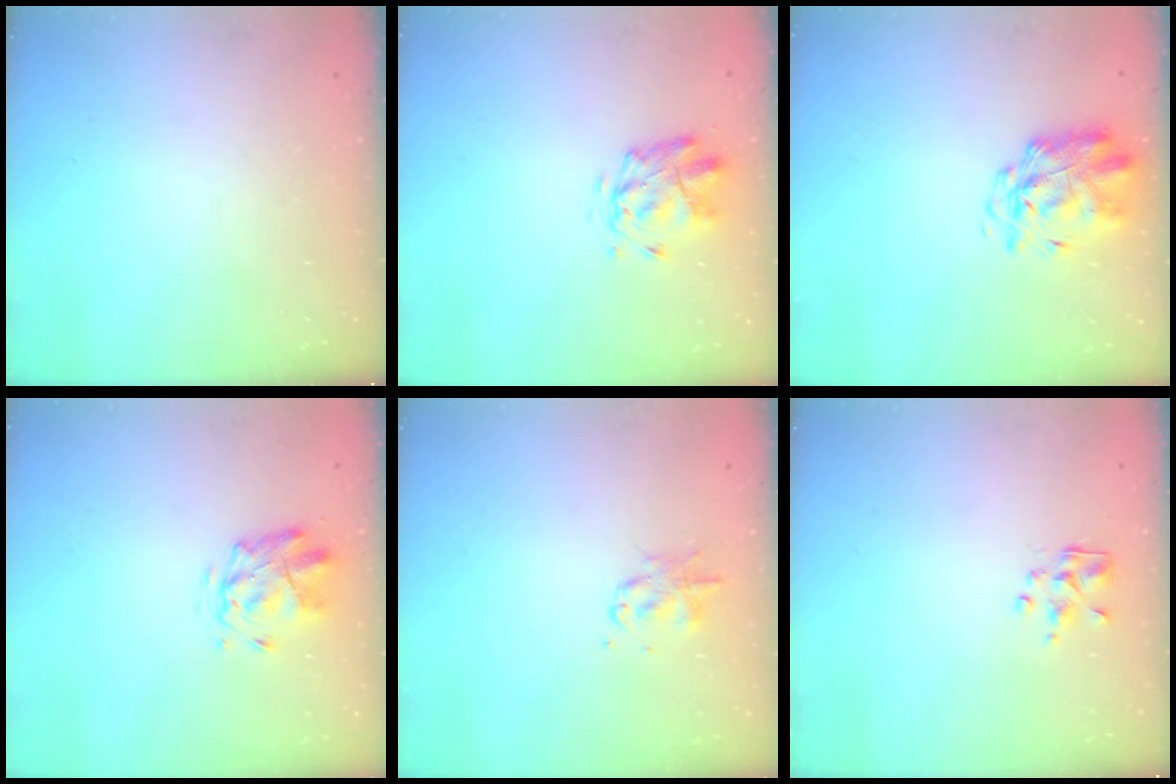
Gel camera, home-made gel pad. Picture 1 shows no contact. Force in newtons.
{"total": 2.8, "press": 2.4, "slide": 1.5}
{"total": 2.9, "press": 2.8, "slide": 0.7}
{"total": 2.8, "press": 2.4, "slide": 1.5}
{"total": 2.8, "press": 2.8, "slide": 0.2}
{"total": 2.5, "press": 2.5, "slide": 0.2}